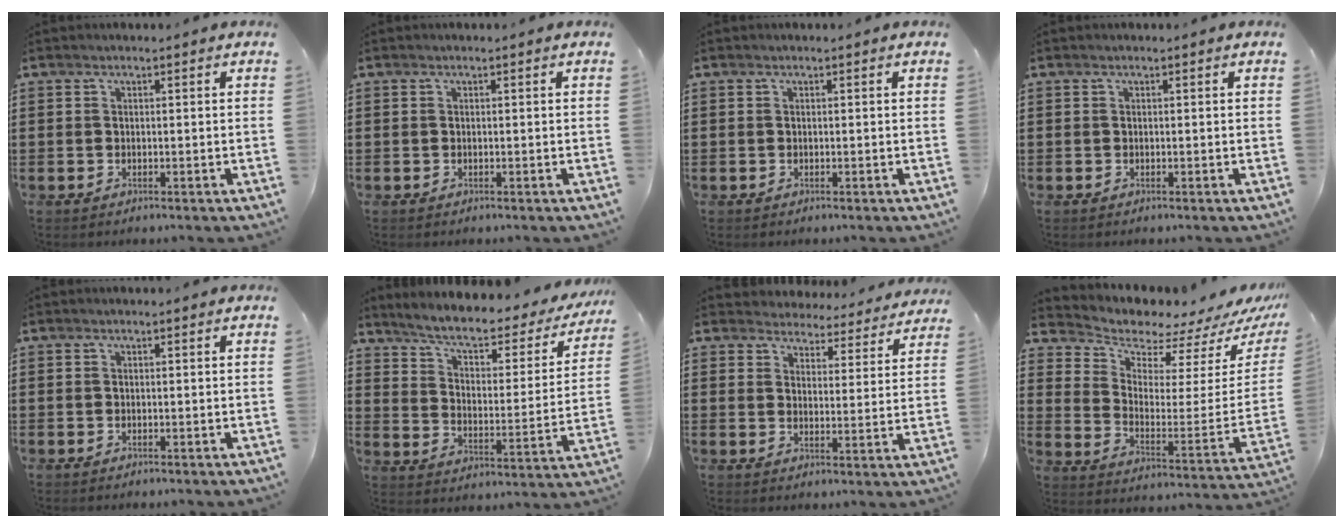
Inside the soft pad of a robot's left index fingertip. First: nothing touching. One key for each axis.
{"total": 0.0}
{"total": 0.0}
{"total": 0.0}
{"total": 0.0}
{"total": 6.0, "fx": 4.7, "fy": 1.1, "fz": 3.5, "tx": -0.088, "ty": -0.028, "tz": 0.074}
{"total": 4.3, "fx": 4.2, "fy": 0.5, "fz": -0.4, "tx": -0.010, "ty": -0.035, "tz": 0.071}
{"total": 5.3, "fx": 5.1, "fy": 1.3, "fz": 0.1, "tx": -0.033, "ty": -0.060, "tz": 0.085}